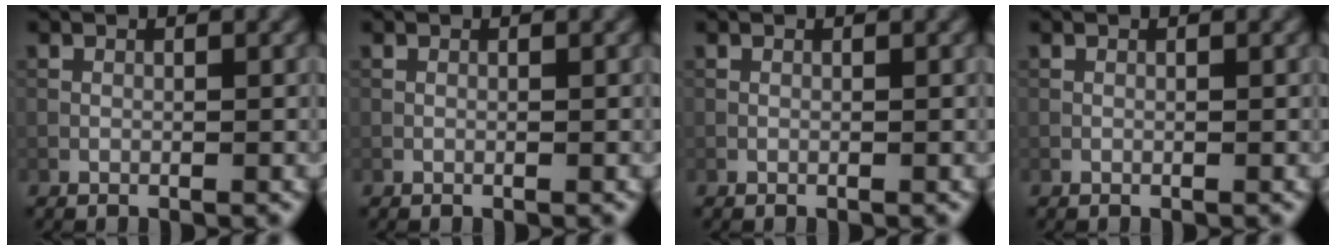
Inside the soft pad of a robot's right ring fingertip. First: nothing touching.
{"total": 0.0}
{"total": 0.0}
{"total": 0.0}